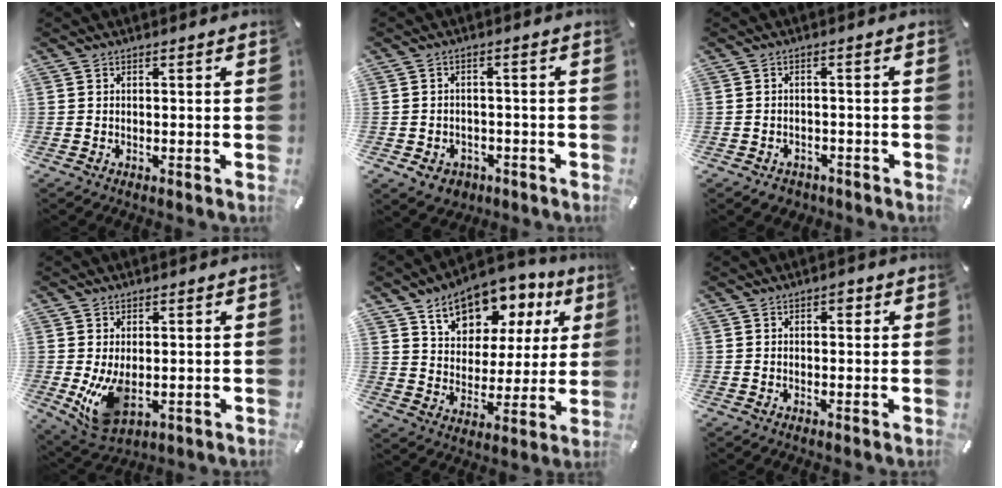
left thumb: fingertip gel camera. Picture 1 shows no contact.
{"total": 4.8, "force": [-2.2, 3.9, 1.8], "torque": [-0.024, 0.010, -0.039]}
{"total": 2.6, "force": [-1.8, 1.8, 0.6], "torque": [-0.009, 0.010, -0.037]}
{"total": 9.1, "force": [-0.4, 5.7, 7.1], "torque": [-0.127, -0.012, -0.001]}
{"total": 13.2, "force": [8.8, 8.5, 5.0], "torque": [-0.084, -0.054, 0.156]}
{"total": 1.7, "force": [0.6, 1.1, 1.1], "torque": [-0.008, 0.001, 0.005]}